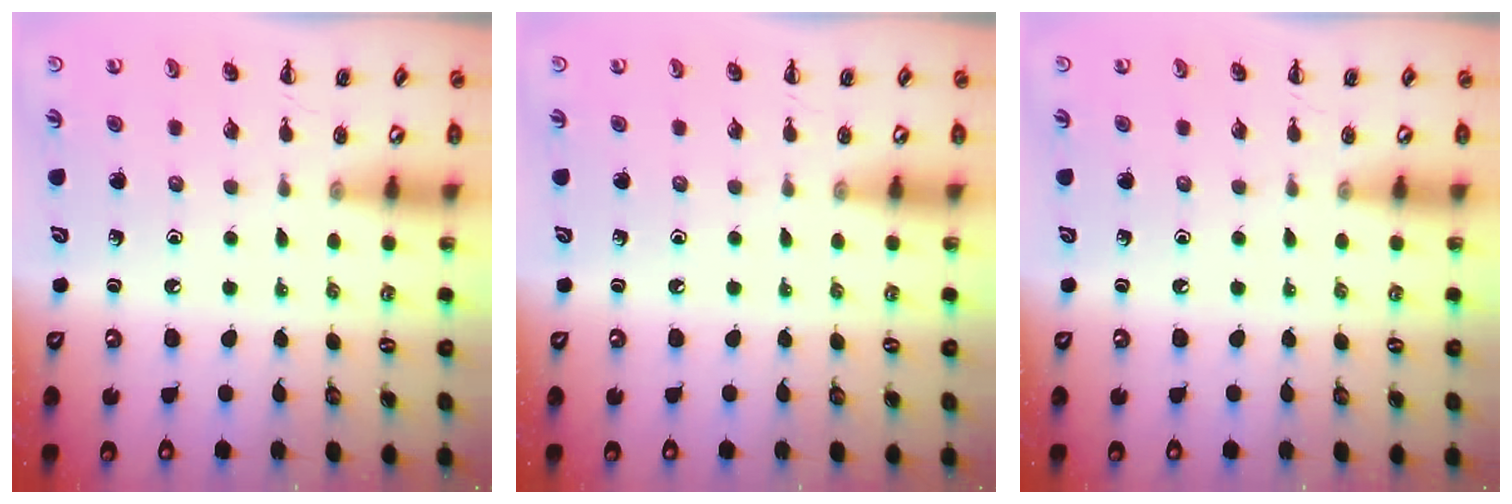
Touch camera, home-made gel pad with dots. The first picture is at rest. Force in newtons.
{"total": 0.0}
{"total": 0.0}